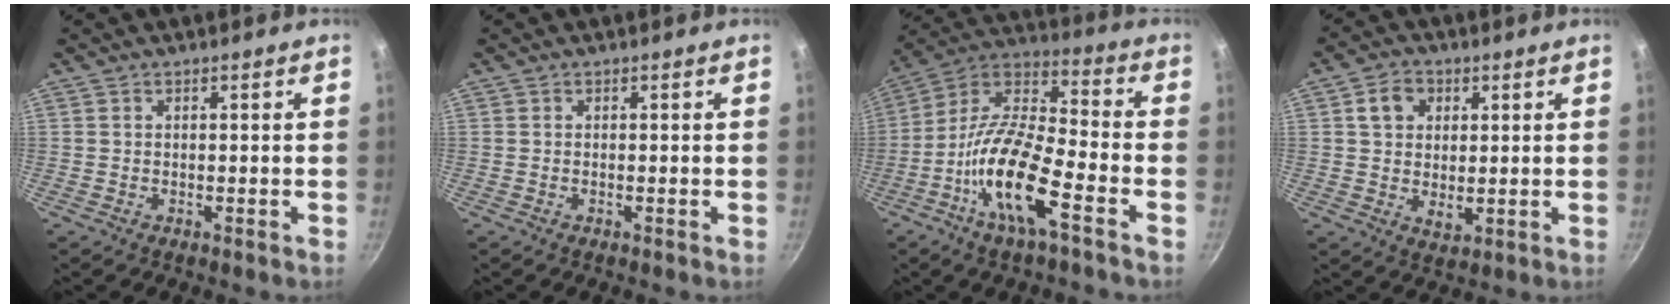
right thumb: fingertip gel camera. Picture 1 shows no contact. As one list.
[{"total": 0.0}, {"total": 16.8, "force": [-7.1, 4.9, 14.4], "torque": [-0.270, 0.049, -0.154]}, {"total": 7.2, "force": [2.2, 5.7, 3.9], "torque": [-0.046, -0.008, 0.035]}]